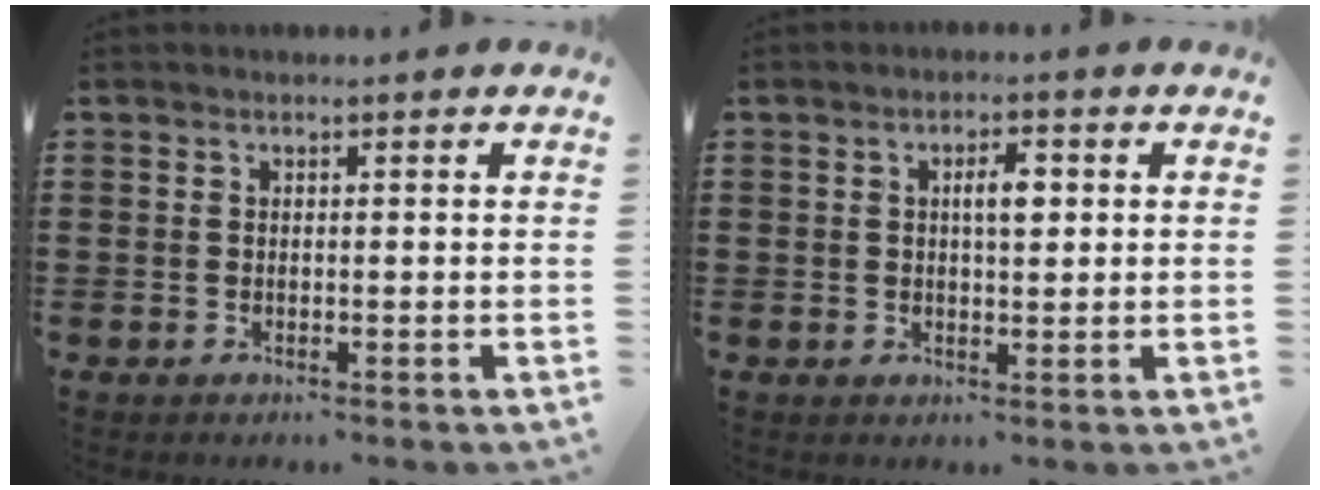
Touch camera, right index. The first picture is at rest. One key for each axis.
{"total": 3.6, "fx": 0.7, "fy": 1.2, "fz": 3.3, "tx": -0.059, "ty": 0.006, "tz": 0.006}